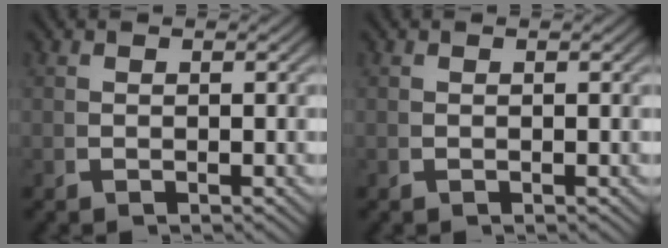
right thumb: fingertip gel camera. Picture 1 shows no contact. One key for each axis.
{"total": 0.0}